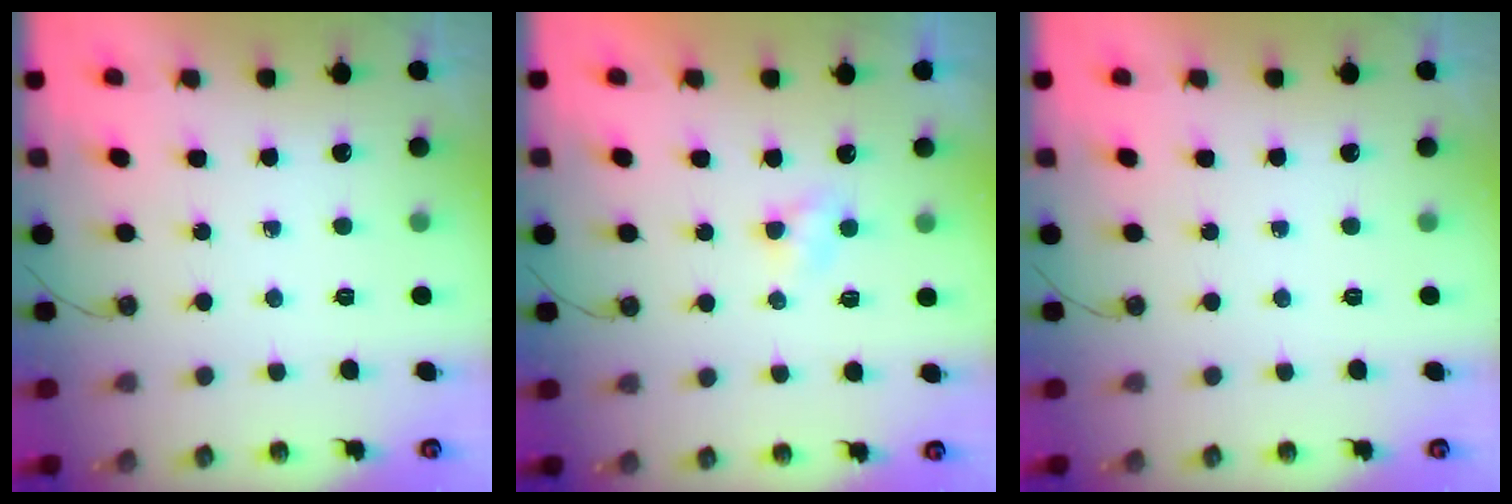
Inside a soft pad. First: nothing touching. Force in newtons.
{"total": 3.7, "press": 3.7, "slide": 0.3}
{"total": 0.0}